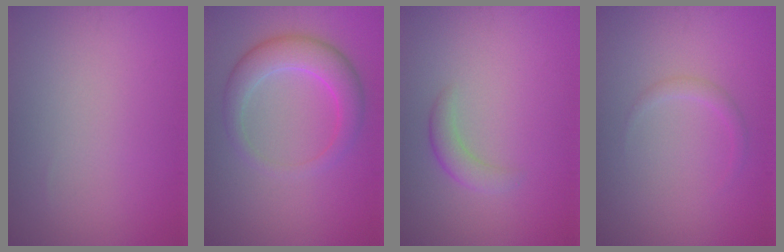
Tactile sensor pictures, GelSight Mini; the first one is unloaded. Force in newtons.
{"total": 4.4, "press": 4.4, "slide": 0.1}
{"total": 1.8, "press": 1.8, "slide": 0.0}
{"total": 1.0, "press": 1.0, "slide": 0.1}